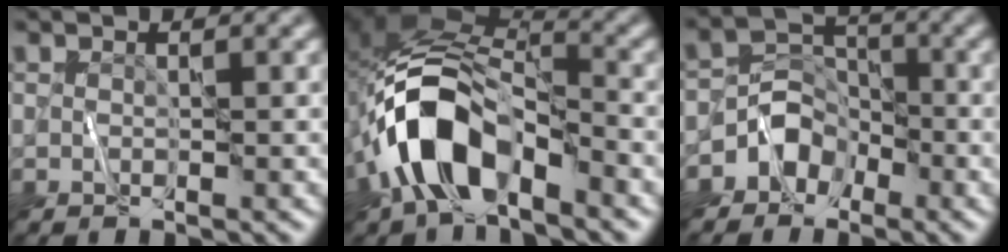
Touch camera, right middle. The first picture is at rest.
{"total": 9.6, "force": [-4.0, 5.3, 6.9], "torque": [-0.135, 0.001, -0.077]}
{"total": 3.5, "force": [-1.9, 2.8, 1.0], "torque": [-0.006, 0.002, -0.041]}